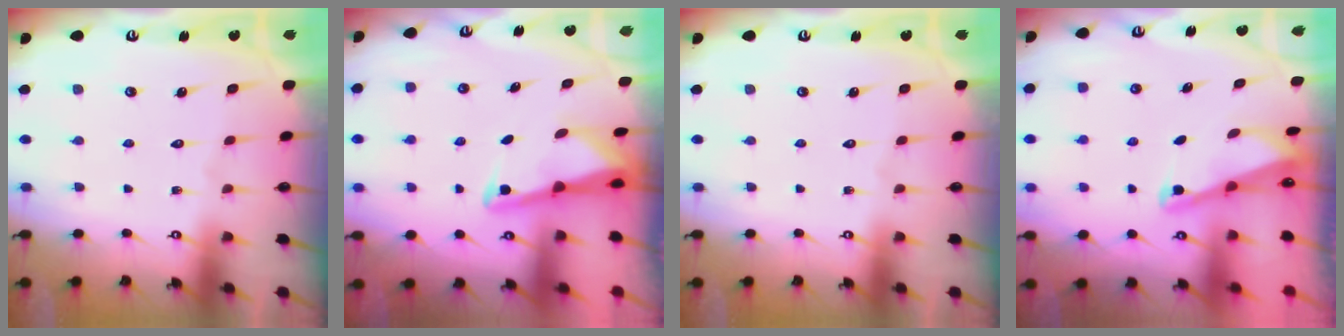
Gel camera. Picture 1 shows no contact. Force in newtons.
{"total": 3.0, "press": 3.0, "slide": 0.3}
{"total": 0.0}
{"total": 1.9, "press": 1.9, "slide": 0.4}